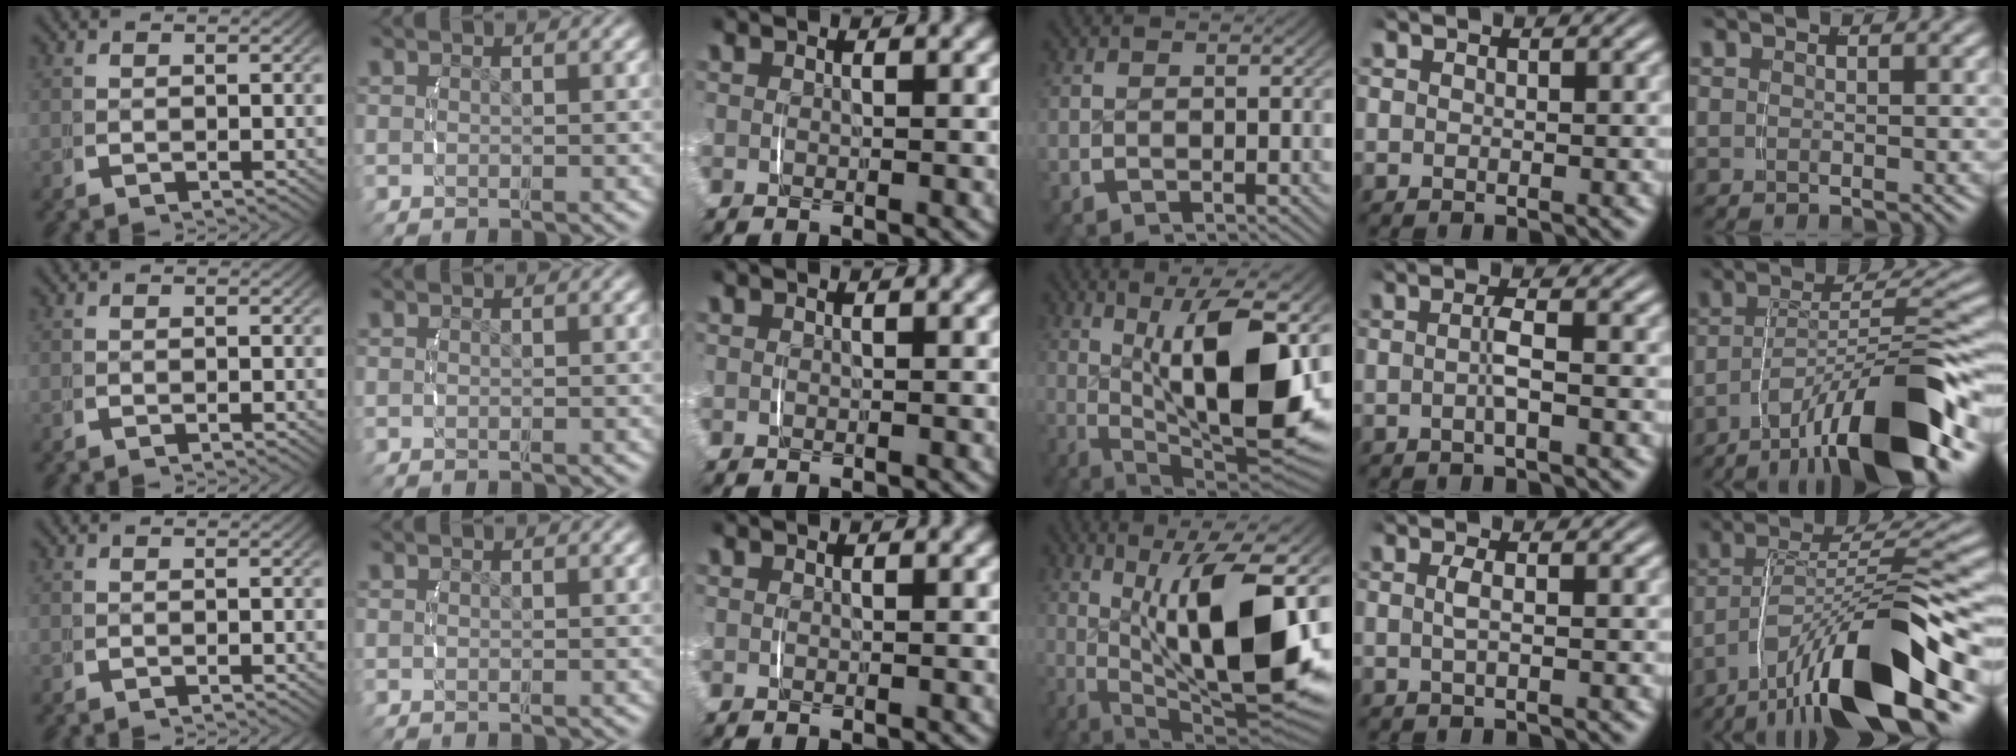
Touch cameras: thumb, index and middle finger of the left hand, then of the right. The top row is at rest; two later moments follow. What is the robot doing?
{"motion": "lift_and_place", "object": "jar lid"}